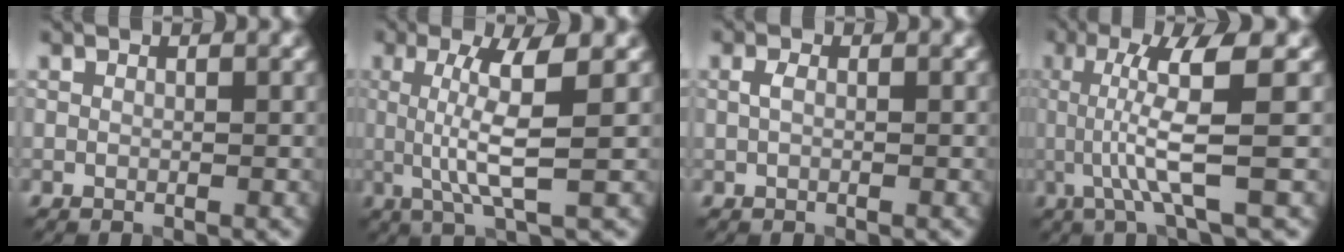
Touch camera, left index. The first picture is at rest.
{"total": 5.5, "force": [0.6, 0.9, 5.4], "torque": [-0.104, 0.001, 0.010]}
{"total": 0.9, "force": [0.1, 0.4, 0.8], "torque": [-0.020, 0.001, 0.000]}
{"total": 6.1, "force": [0.3, 0.9, 6.1], "torque": [-0.111, 0.003, 0.007]}